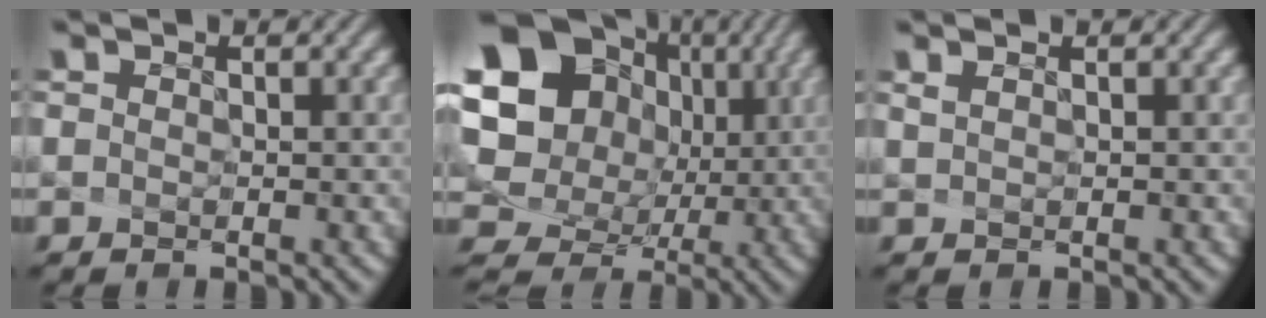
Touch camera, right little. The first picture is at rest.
{"total": 14.3, "force": [3.2, 11.7, 7.6], "torque": [-0.181, 0.015, 0.076]}
{"total": 1.0, "force": [0.0, -0.7, -0.7], "torque": [0.003, -0.015, 0.019]}